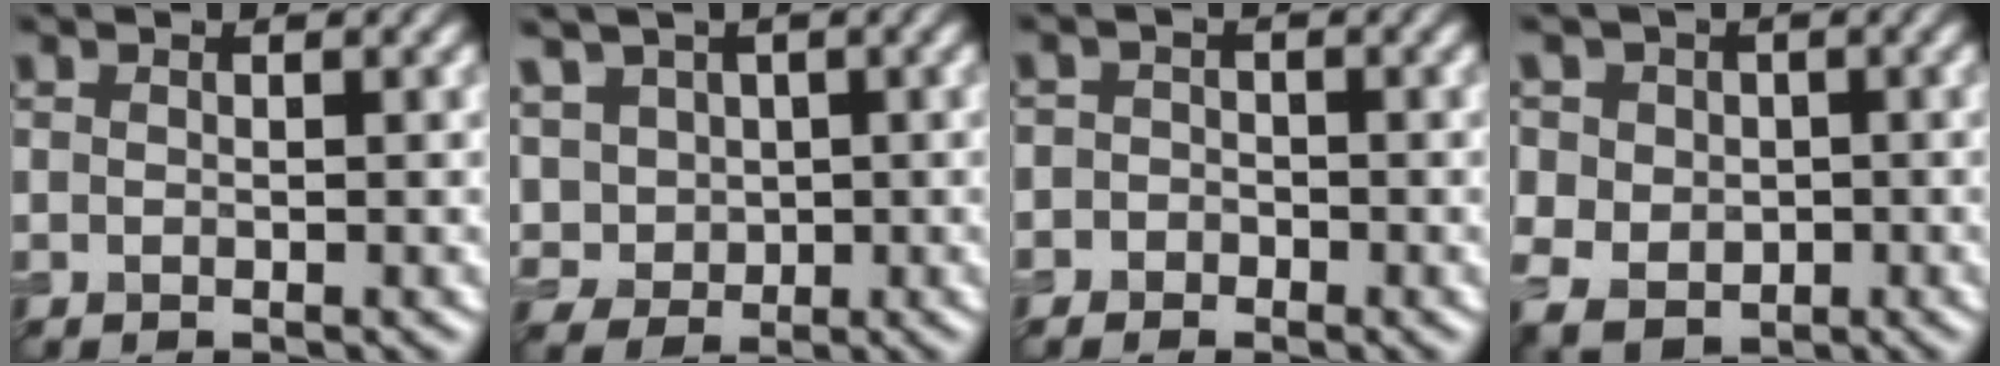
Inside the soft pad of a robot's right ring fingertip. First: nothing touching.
{"total": 4.9, "force": [1.1, 4.3, 2.2], "torque": [-0.060, 0.020, 0.016]}
{"total": 1.5, "force": [-0.7, 1.4, 0.1], "torque": [0.025, 0.008, -0.024]}
{"total": 8.7, "force": [2.0, 7.7, 3.4], "torque": [-0.092, 0.025, 0.016]}